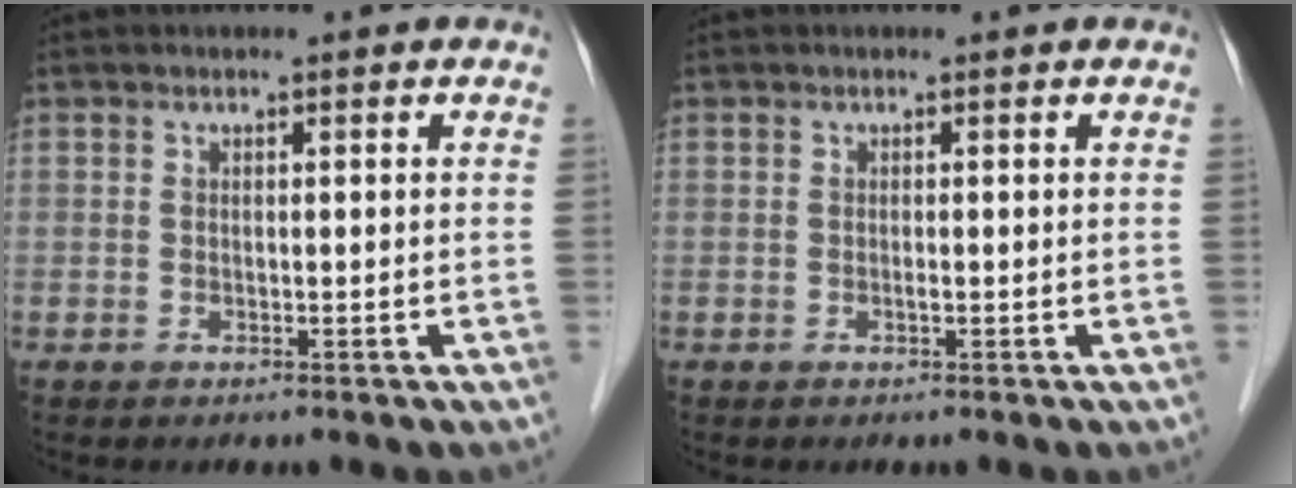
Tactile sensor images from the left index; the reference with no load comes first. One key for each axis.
{"total": 0.0}